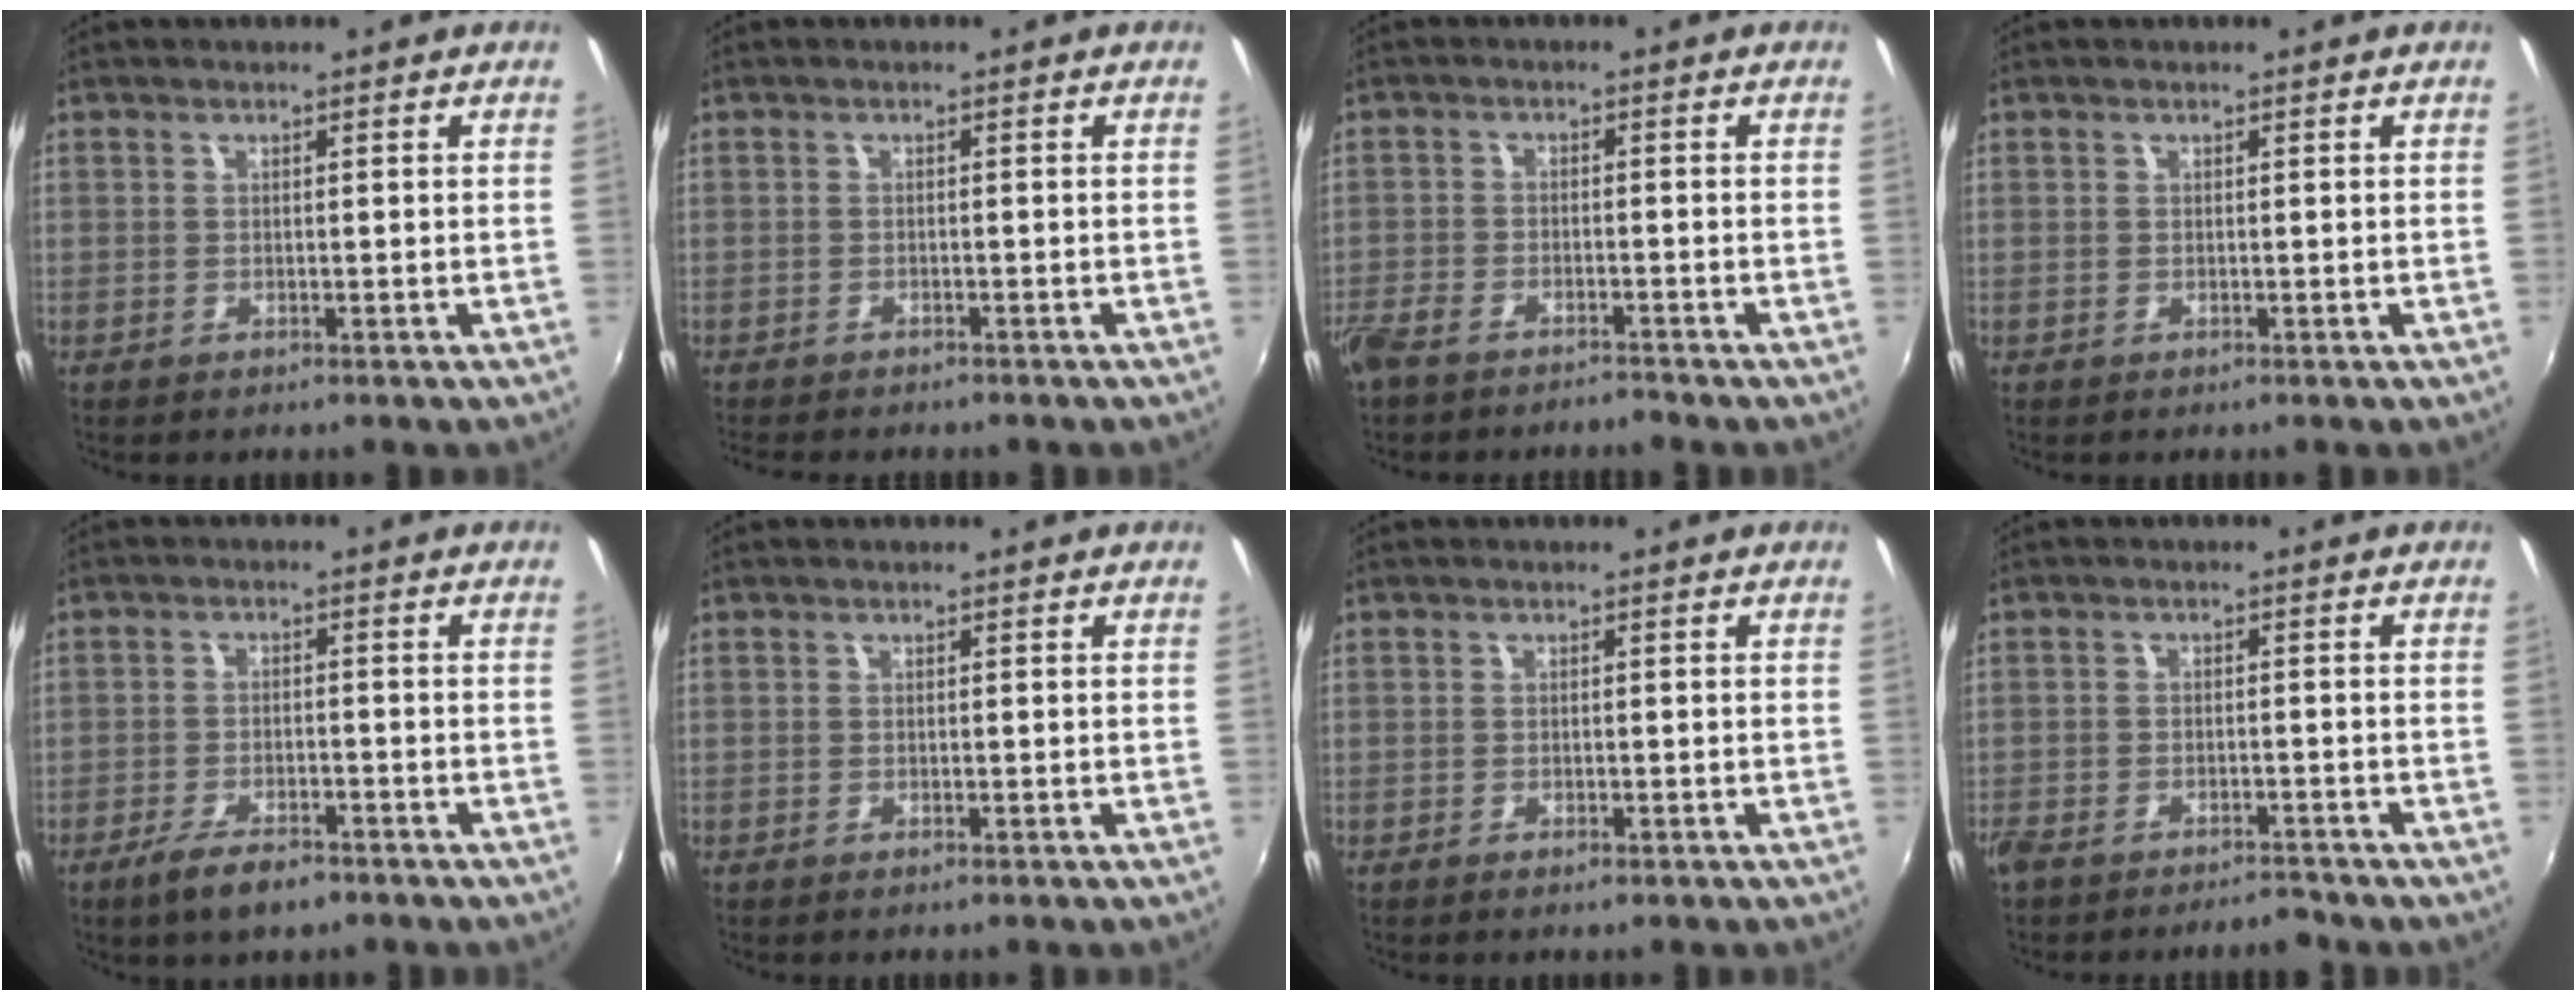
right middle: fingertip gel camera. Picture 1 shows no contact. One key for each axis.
{"total": 4.8, "fx": -4.2, "fy": 1.2, "fz": 1.9, "tx": -0.046, "ty": -0.019, "tz": -0.066}
{"total": 7.1, "fx": -6.1, "fy": 2.4, "fz": 2.9, "tx": -0.087, "ty": -0.022, "tz": -0.112}
{"total": 0.0}
{"total": 6.8, "fx": -4.8, "fy": 2.3, "fz": 4.1, "tx": -0.100, "ty": -0.014, "tz": -0.084}
{"total": 0.5, "fx": -0.4, "fy": 0.3, "fz": 0.3, "tx": -0.005, "ty": -0.004, "tz": -0.007}
{"total": 1.5, "fx": -1.0, "fy": 0.7, "fz": 0.9, "tx": -0.016, "ty": -0.005, "tz": -0.017}
{"total": 6.1, "fx": -5.4, "fy": 1.8, "fz": 2.1, "tx": -0.063, "ty": -0.009, "tz": -0.089}